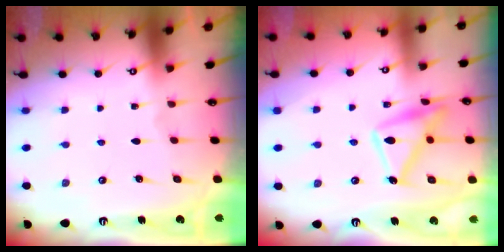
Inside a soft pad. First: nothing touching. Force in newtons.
{"total": 15.2, "press": 15.2, "slide": 1.2}